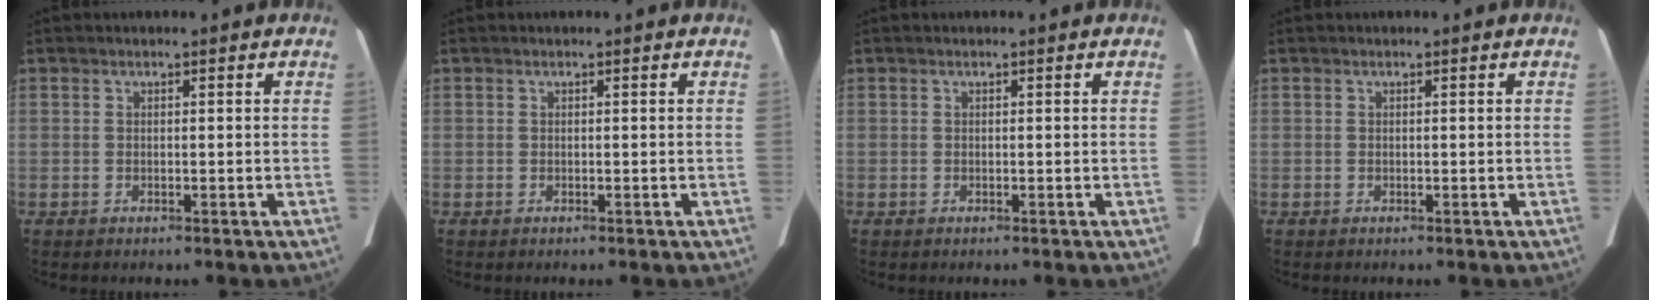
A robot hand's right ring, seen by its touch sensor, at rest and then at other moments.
{"total": 0.0}
{"total": 0.0}
{"total": 0.0}